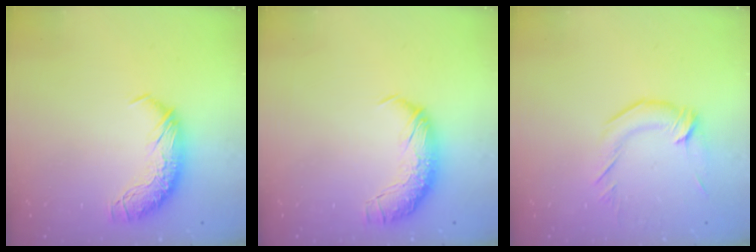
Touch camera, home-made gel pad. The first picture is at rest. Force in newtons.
{"total": 2.4, "press": 1.1, "slide": 2.2}
{"total": 0.9, "press": 0.7, "slide": 0.6}